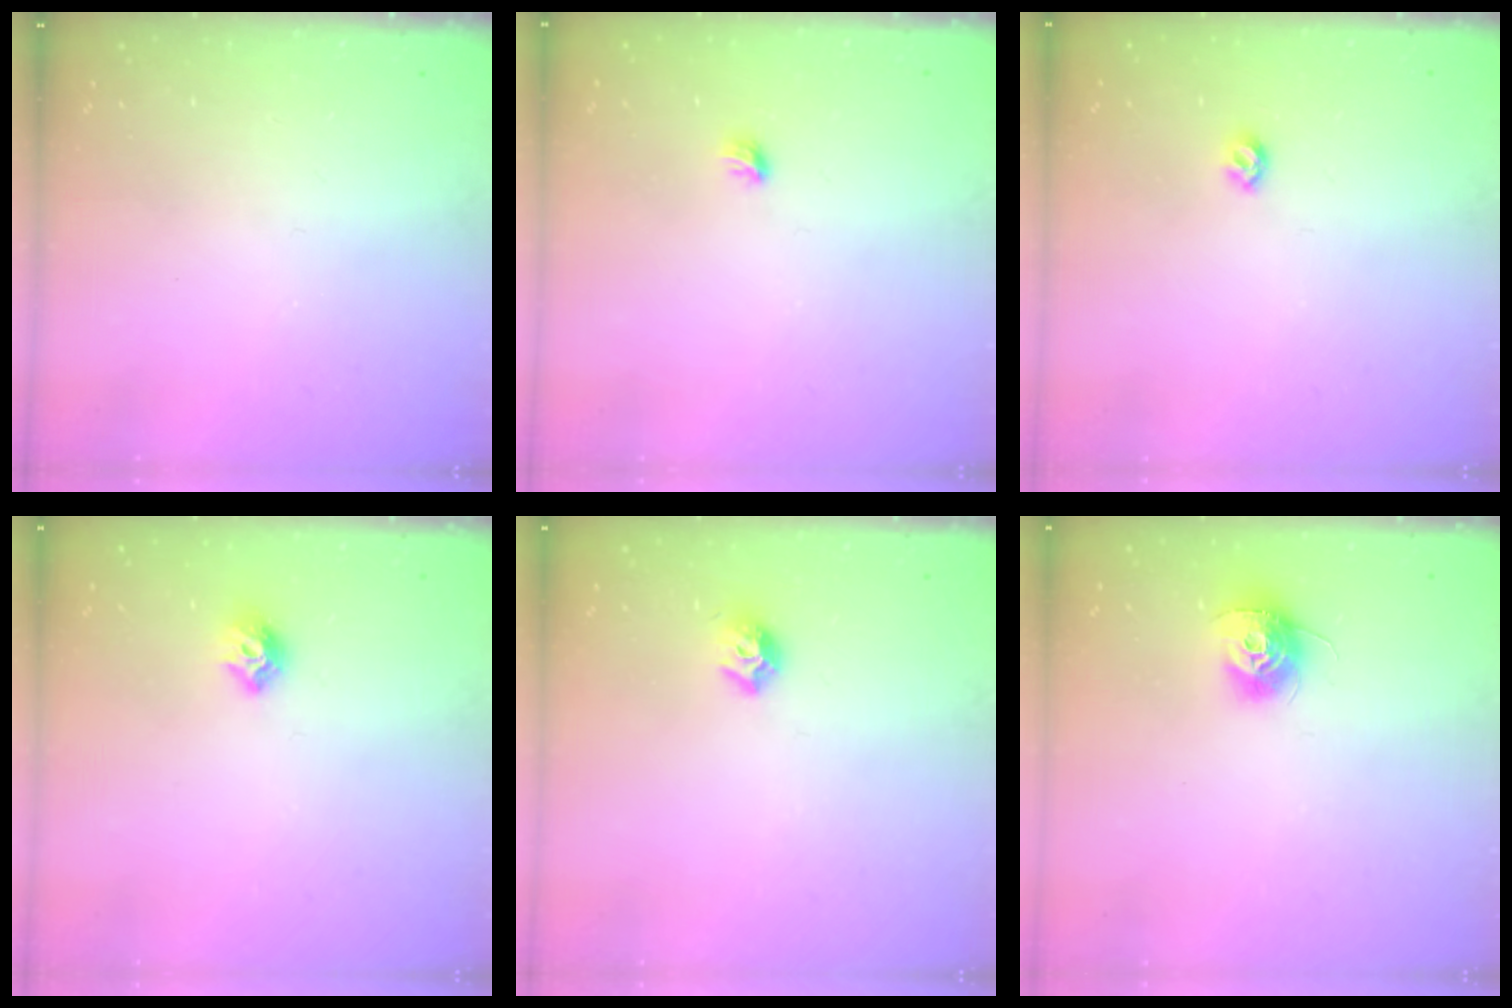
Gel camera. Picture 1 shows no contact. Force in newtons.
{"total": 3.7, "press": 3.6, "slide": 1.0}
{"total": 5.3, "press": 5.3, "slide": 0.7}
{"total": 8.2, "press": 8.2, "slide": 0.3}
{"total": 7.9, "press": 7.9, "slide": 0.7}
{"total": 10.2, "press": 10.2, "slide": 0.4}